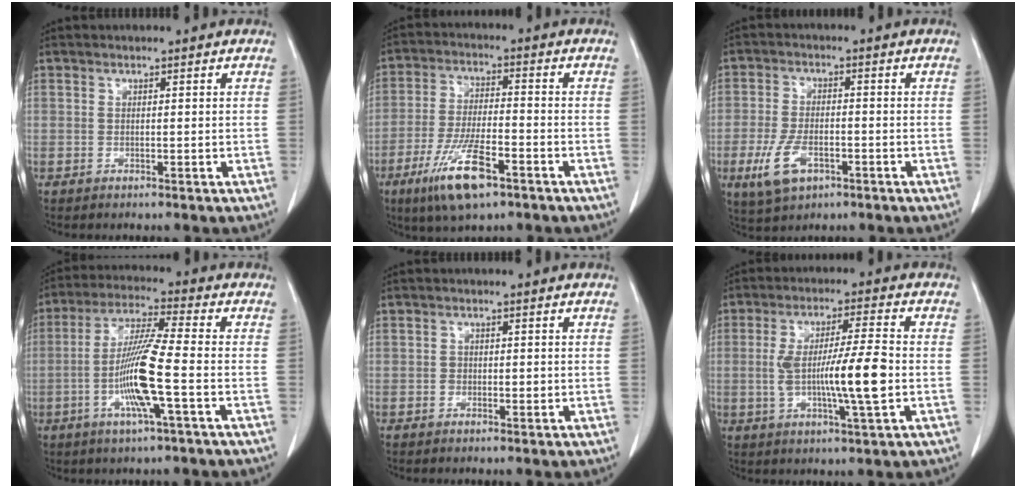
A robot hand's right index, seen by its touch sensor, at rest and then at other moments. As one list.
[{"total": 10.8, "force": [-6.0, 2.4, 8.7], "torque": [-0.172, -0.018, -0.105]}, {"total": 7.2, "force": [-3.1, 3.6, 5.4], "torque": [-0.117, -0.004, -0.051]}, {"total": 11.3, "force": [-2.9, -0.2, 10.9], "torque": [-0.216, -0.007, -0.061]}, {"total": 1.6, "force": [-0.2, 1.2, 1.1], "torque": [-0.016, 0.002, -0.003]}, {"total": 11.2, "force": [-1.3, 0.5, 11.1], "torque": [-0.206, 0.002, -0.024]}]